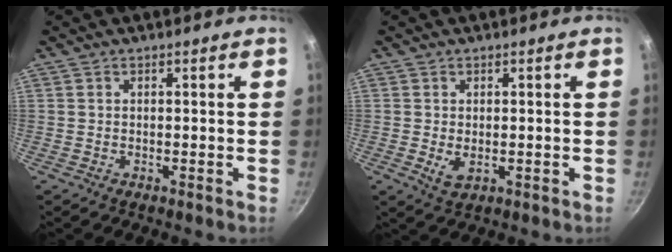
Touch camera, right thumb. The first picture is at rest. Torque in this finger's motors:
{"motor_torque": [-0.39, 0.39, 0.03, 0.01, 0.06]}